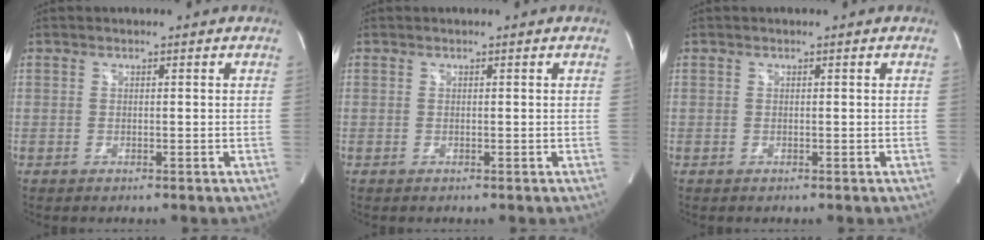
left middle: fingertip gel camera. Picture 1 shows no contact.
{"total": 0.0}
{"total": 0.0}